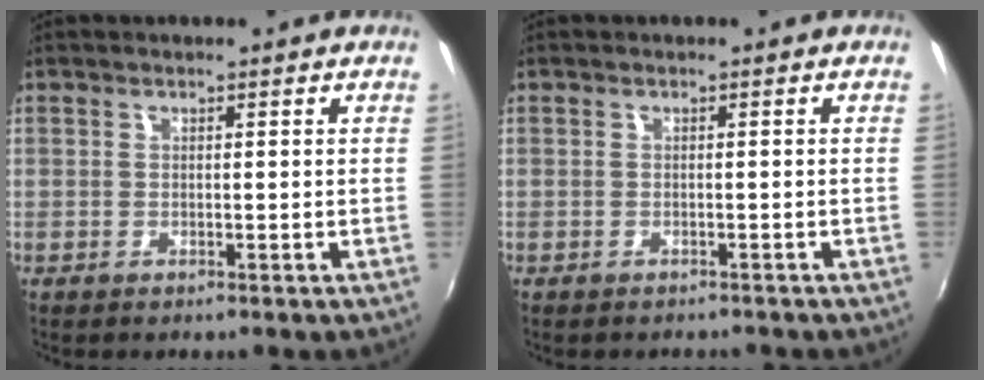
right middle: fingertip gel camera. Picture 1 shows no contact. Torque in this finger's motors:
{"motor_torque": [-0.19, -0.85, 0.03, 0.03]}